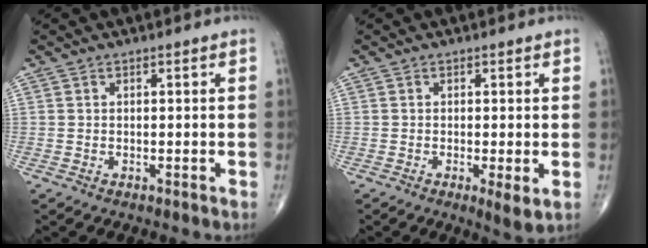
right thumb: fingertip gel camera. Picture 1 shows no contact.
{"total": 3.4, "force": [-0.8, 0.7, 3.2], "torque": [-0.057, -0.013, -0.017]}